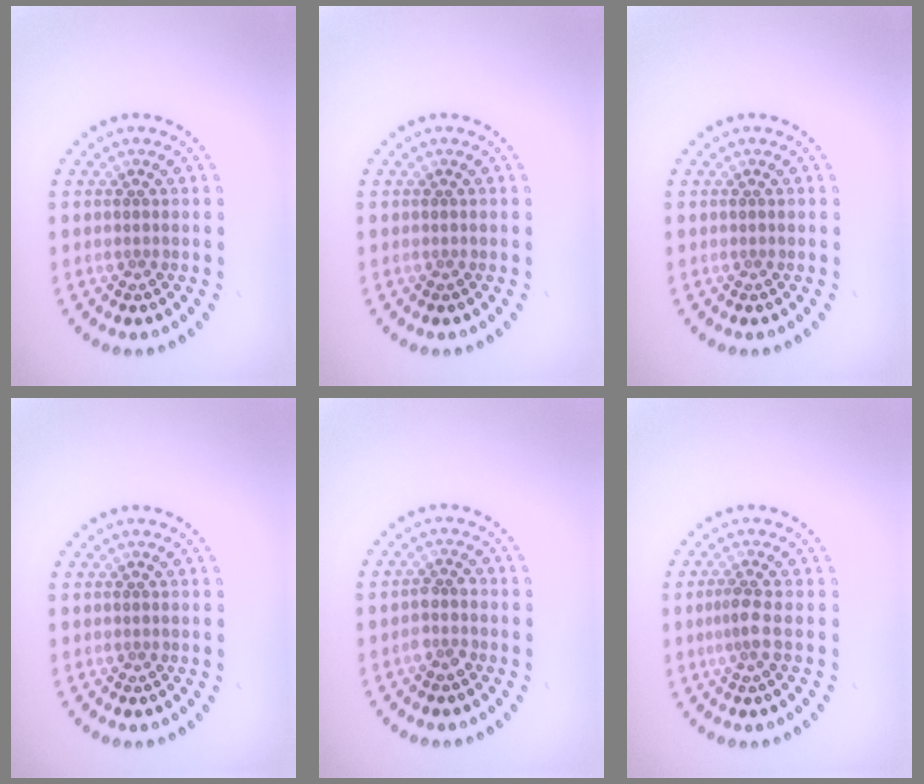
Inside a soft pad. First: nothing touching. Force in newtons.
{"total": 0.0}
{"total": 0.0}
{"total": 0.0}
{"total": 1.5, "press": 1.4, "slide": 0.6}
{"total": 1.9, "press": 1.3, "slide": 1.3}